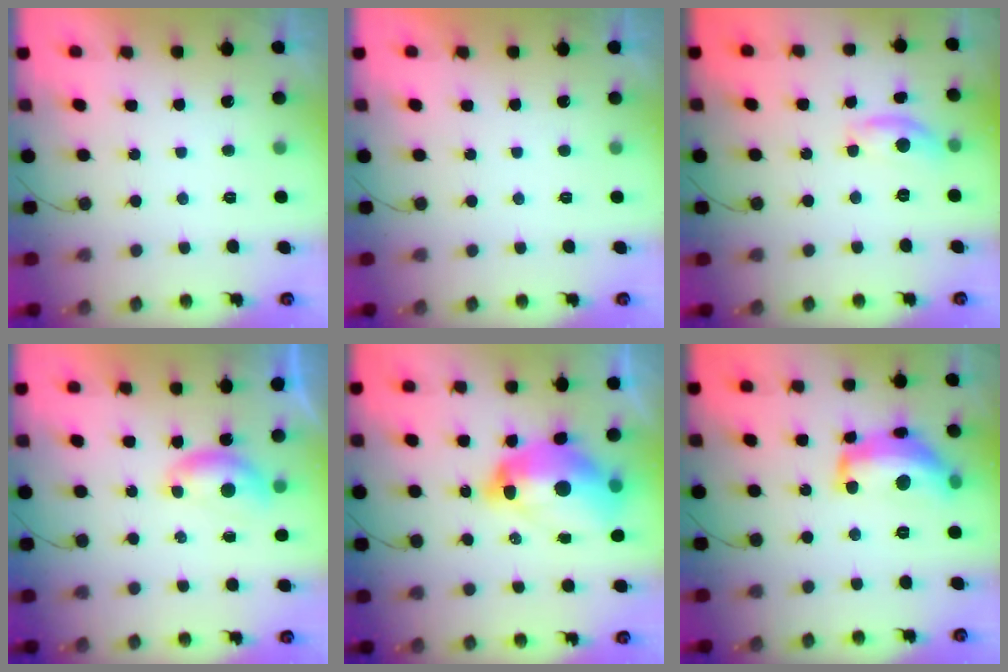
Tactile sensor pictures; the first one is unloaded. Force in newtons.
{"total": 0.0}
{"total": 7.6, "press": 7.6, "slide": 0.6}
{"total": 5.5, "press": 5.4, "slide": 0.8}
{"total": 17.0, "press": 16.9, "slide": 1.8}
{"total": 15.8, "press": 15.7, "slide": 1.0}